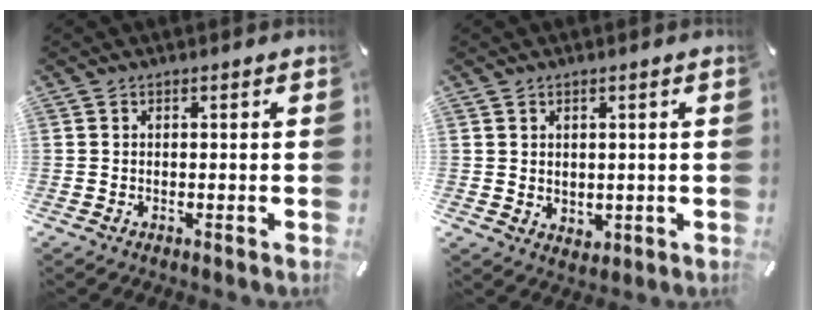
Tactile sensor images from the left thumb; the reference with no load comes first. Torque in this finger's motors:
{"motor_torque": [-0.12, -0.28, -0.10, 0.11, -0.02]}